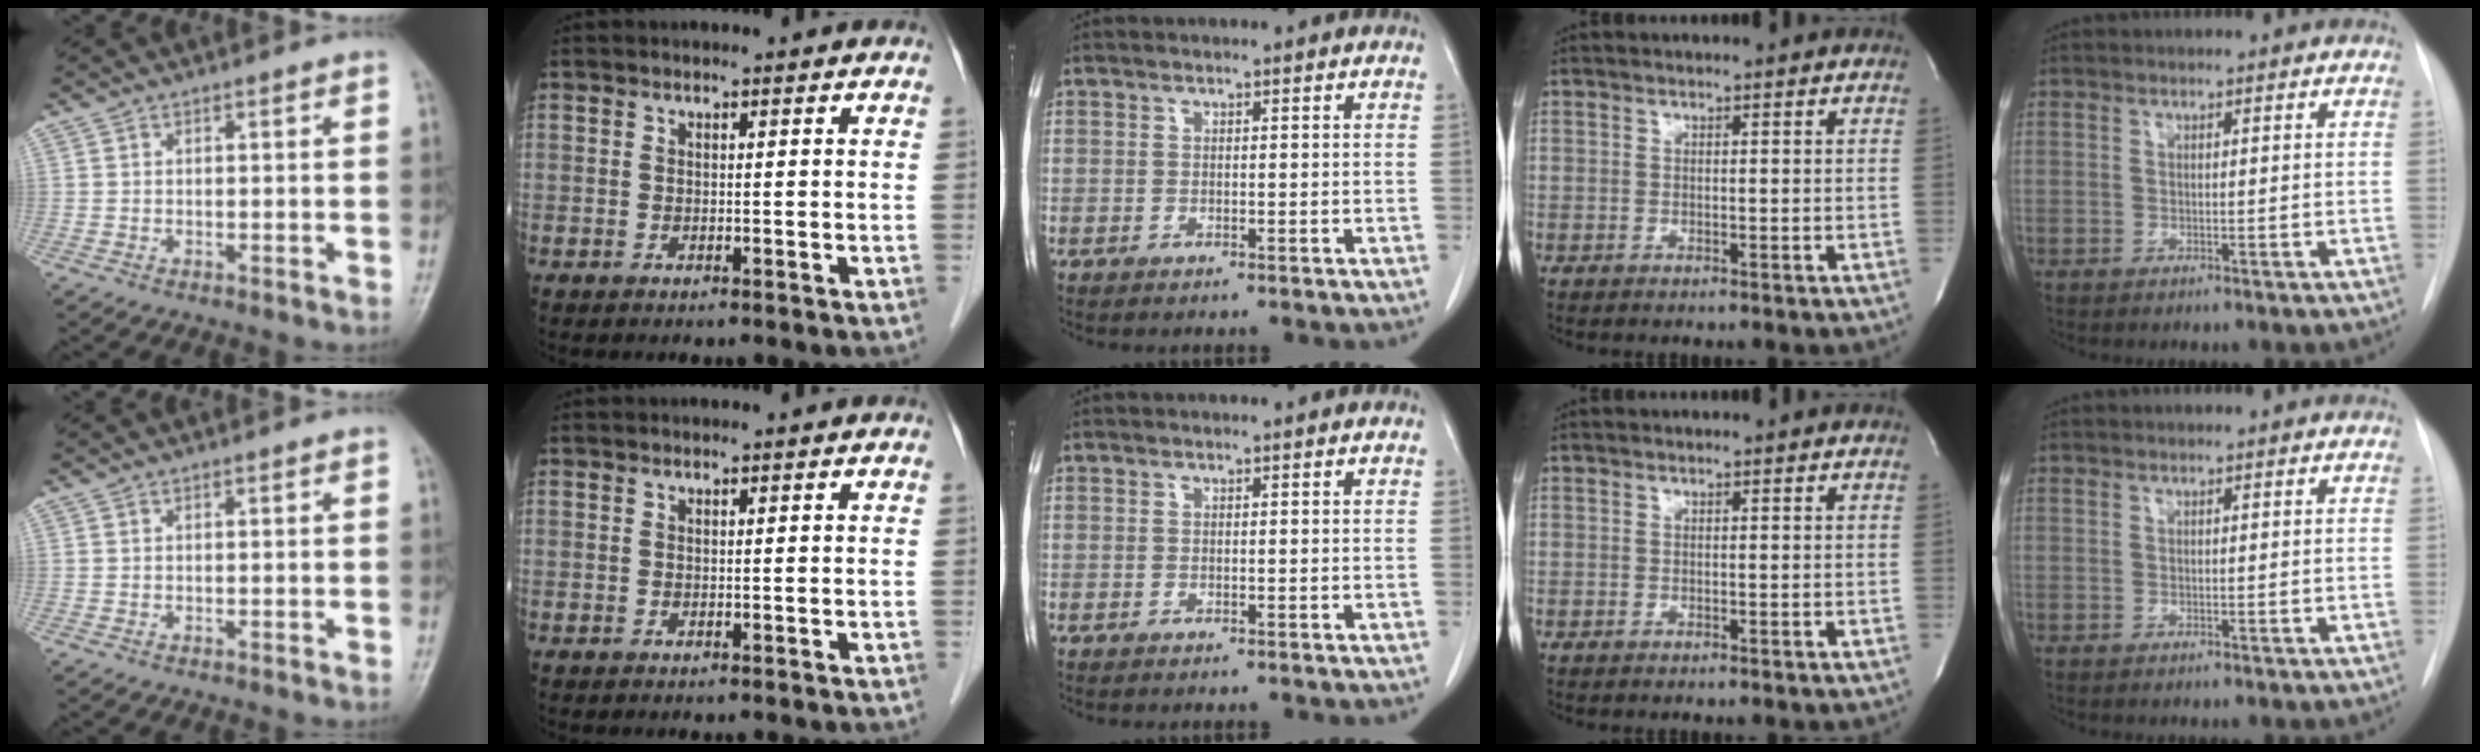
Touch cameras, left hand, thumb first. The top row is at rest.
{}